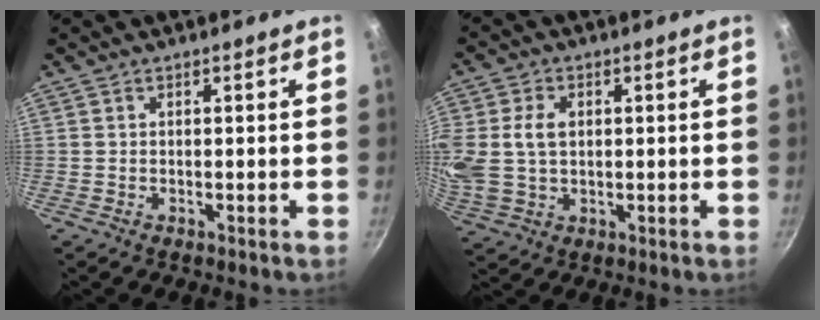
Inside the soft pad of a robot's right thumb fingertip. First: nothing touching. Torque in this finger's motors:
{"motor_torque": [1.20, 2.64, 1.47, -0.29, 0.53]}